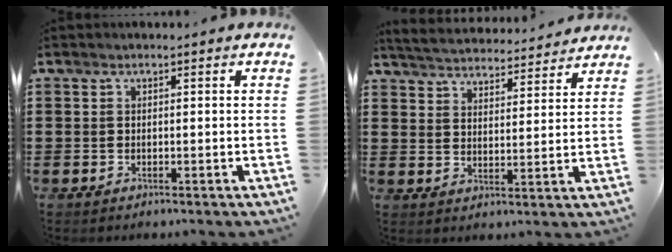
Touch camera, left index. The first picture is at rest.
{"total": 4.3, "force": [4.3, -0.1, 0.2], "torque": [-0.027, -0.033, 0.072]}